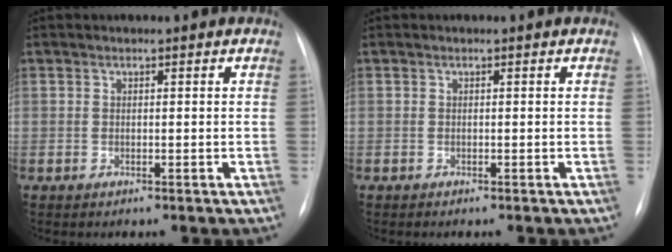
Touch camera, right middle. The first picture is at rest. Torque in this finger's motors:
{"motor_torque": [-0.25, 0.39, 0.01, 0.00]}